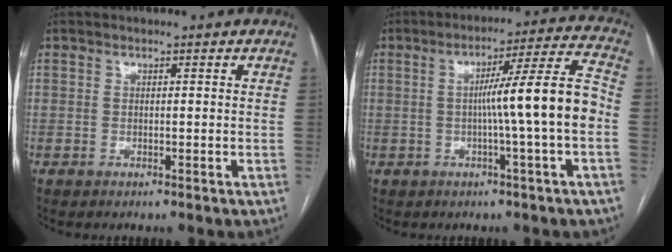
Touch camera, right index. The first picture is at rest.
{"total": 11.5, "force": [-1.5, -1.3, 11.4], "torque": [-0.174, 0.015, -0.024]}